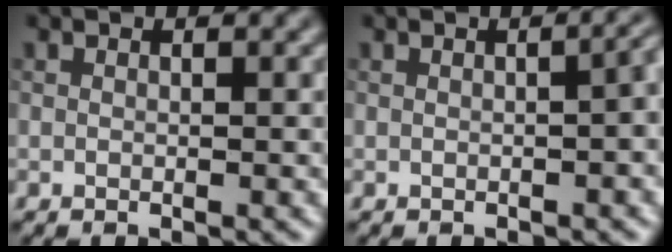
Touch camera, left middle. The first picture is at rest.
{"total": 4.1, "force": [-0.1, 2.1, 3.5], "torque": [-0.012, 0.011, 0.002]}